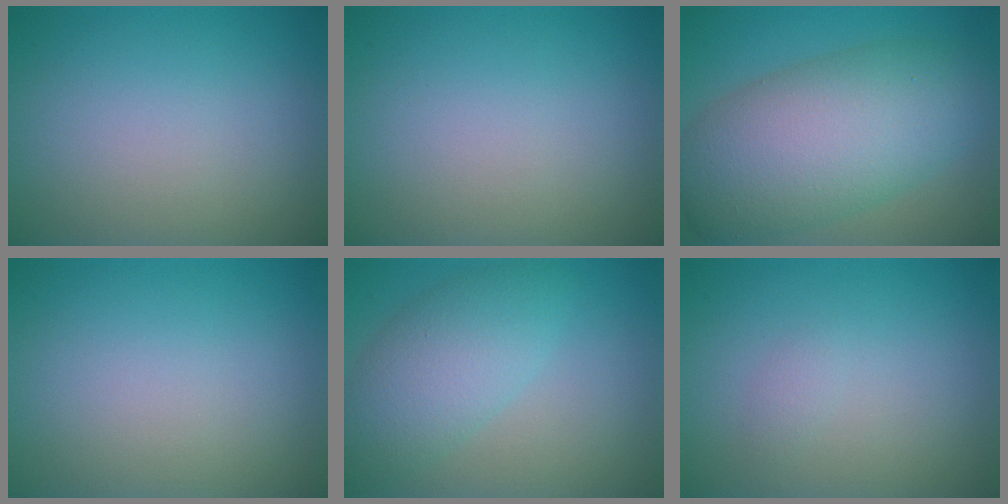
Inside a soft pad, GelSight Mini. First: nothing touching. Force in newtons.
{"total": 0.0}
{"total": 10.5, "press": 10.5, "slide": 0.2}
{"total": 0.0}
{"total": 3.7, "press": 3.7, "slide": 0.3}
{"total": 0.7, "press": 0.7, "slide": 0.1}